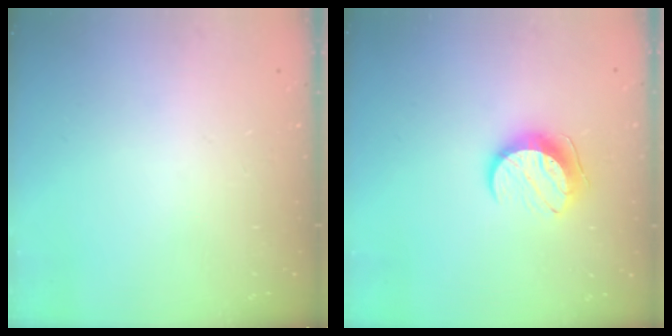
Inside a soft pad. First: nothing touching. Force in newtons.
{"total": 9.5, "press": 9.5, "slide": 0.1}